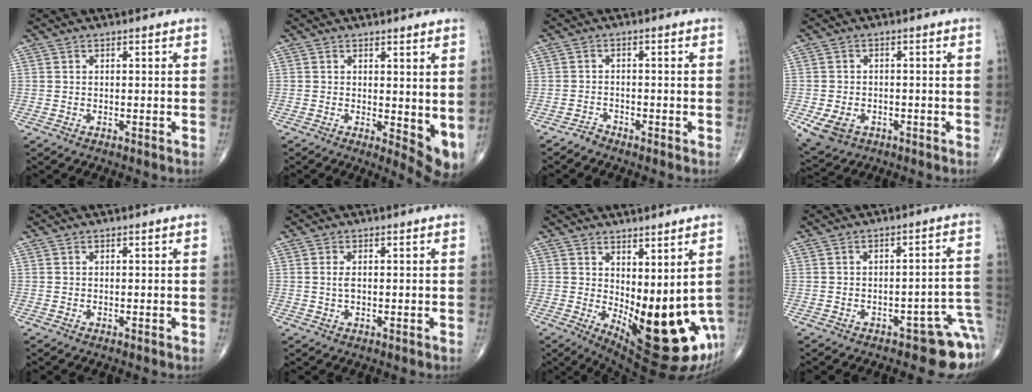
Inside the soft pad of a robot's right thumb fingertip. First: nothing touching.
{"total": 6.7, "force": [0.7, 2.9, 6.0], "torque": [-0.070, -0.018, 0.016]}
{"total": 1.6, "force": [-1.5, 0.5, -0.3], "torque": [0.010, 0.000, -0.031]}
{"total": 6.3, "force": [-2.5, 4.7, 3.3], "torque": [-0.058, 0.008, -0.033]}
{"total": 0.0}
{"total": 1.9, "force": [0.2, 1.0, 1.7], "torque": [-0.035, -0.002, 0.003]}
{"total": 17.9, "force": [-2.0, 7.4, 16.2], "torque": [-0.197, -0.032, 0.000]}
{"total": 9.0, "force": [-4.8, 4.1, 6.4], "torque": [-0.034, 0.045, -0.059]}